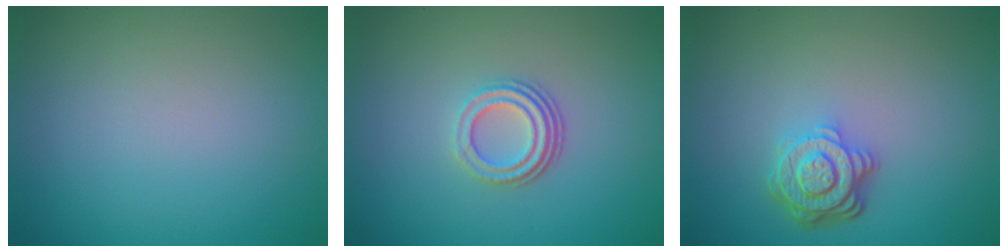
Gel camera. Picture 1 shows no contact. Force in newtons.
{"total": 3.2, "press": 2.2, "slide": 2.3}
{"total": 4.2, "press": 3.3, "slide": 2.7}